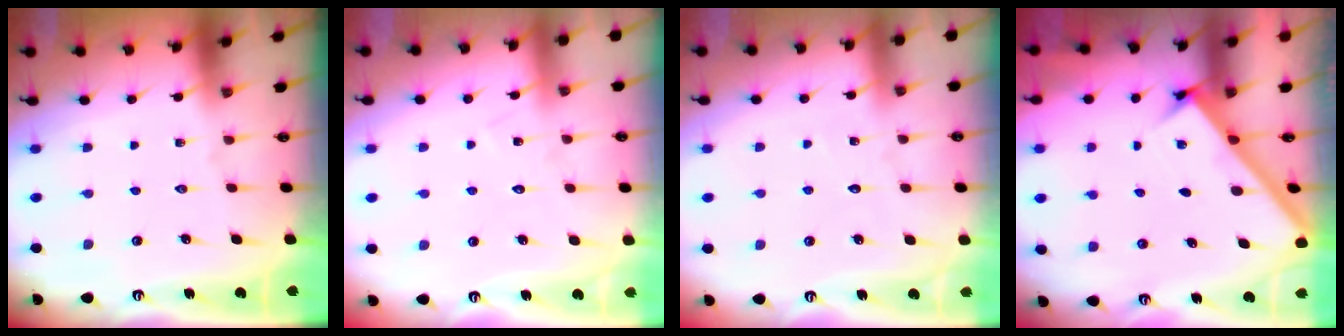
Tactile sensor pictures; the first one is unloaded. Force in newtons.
{"total": 6.8, "press": 6.8, "slide": 0.6}
{"total": 3.1, "press": 3.1, "slide": 0.2}
{"total": 2.6, "press": 2.6, "slide": 0.3}